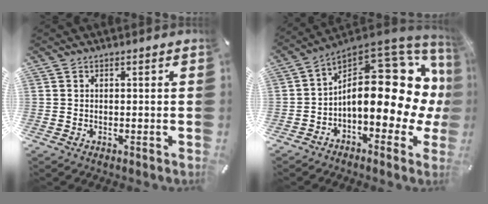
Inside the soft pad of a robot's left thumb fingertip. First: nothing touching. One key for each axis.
{"total": 21.8, "fx": 3.2, "fy": 11.1, "fz": 18.5, "tx": -0.264, "ty": -0.055, "tz": 0.057}